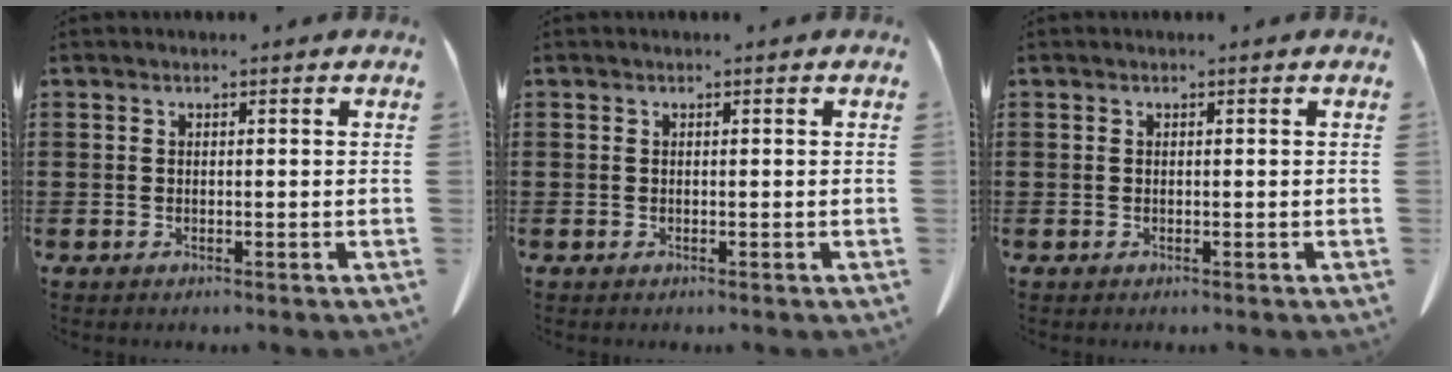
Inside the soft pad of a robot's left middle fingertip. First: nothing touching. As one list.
[{"total": 0.0}, {"total": 0.0}]